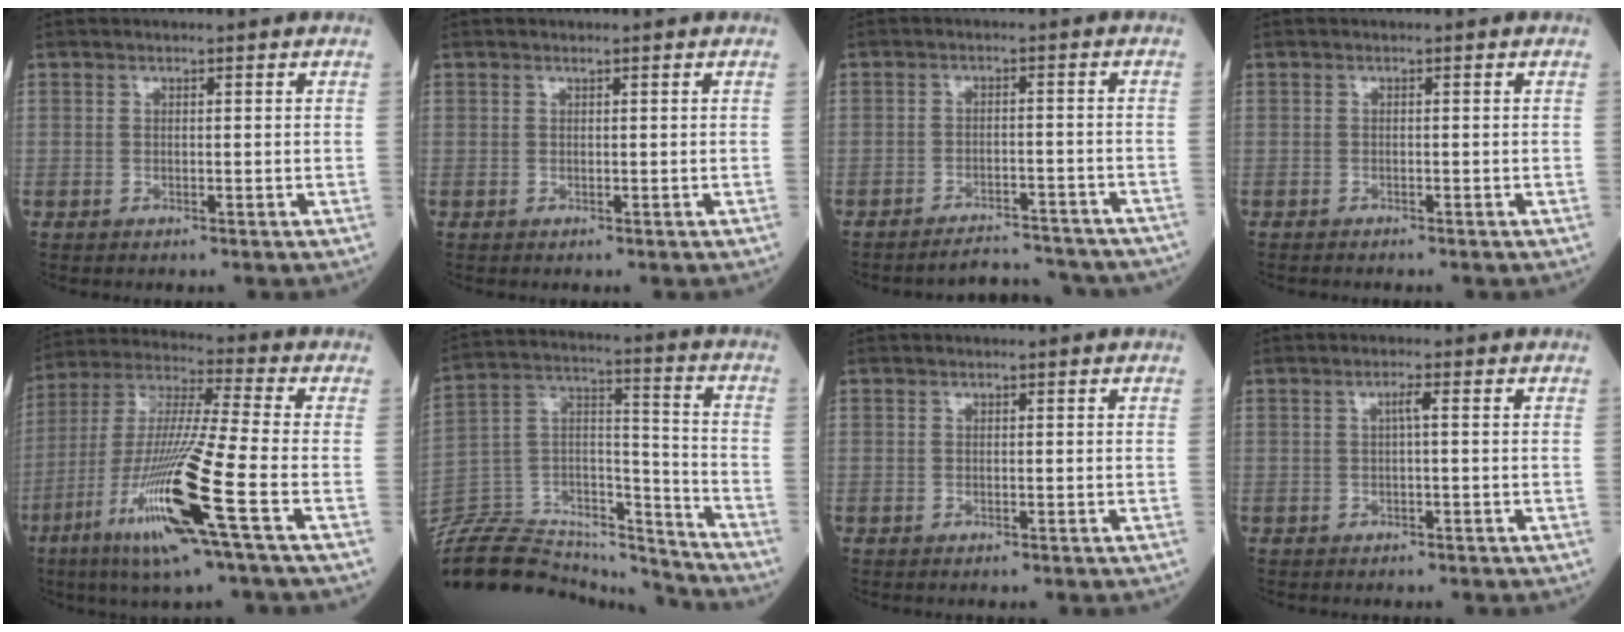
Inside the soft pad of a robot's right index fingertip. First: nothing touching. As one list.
[{"total": 0.0}, {"total": 10.8, "force": [-10.4, 2.4, 1.7], "torque": [-0.017, 0.013, -0.133]}, {"total": 2.0, "force": [-1.6, 0.8, 0.8], "torque": [-0.022, -0.005, -0.020]}, {"total": 19.6, "force": [-8.1, 0.0, 17.8], "torque": [-0.391, -0.043, -0.160]}, {"total": 26.0, "force": [-24.3, 5.0, 7.9], "torque": [-0.189, 0.018, -0.403]}, {"total": 0.0}, {"total": 1.8, "force": [0.1, 0.4, 1.8], "torque": [-0.039, 0.002, 0.002]}]